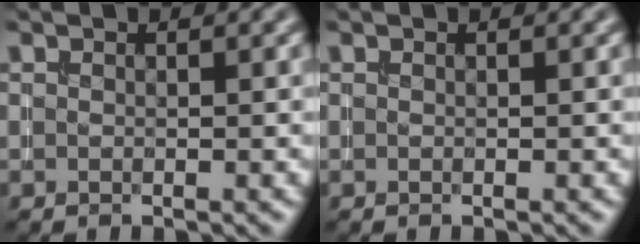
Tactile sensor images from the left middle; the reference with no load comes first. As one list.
[{"total": 0.0}]